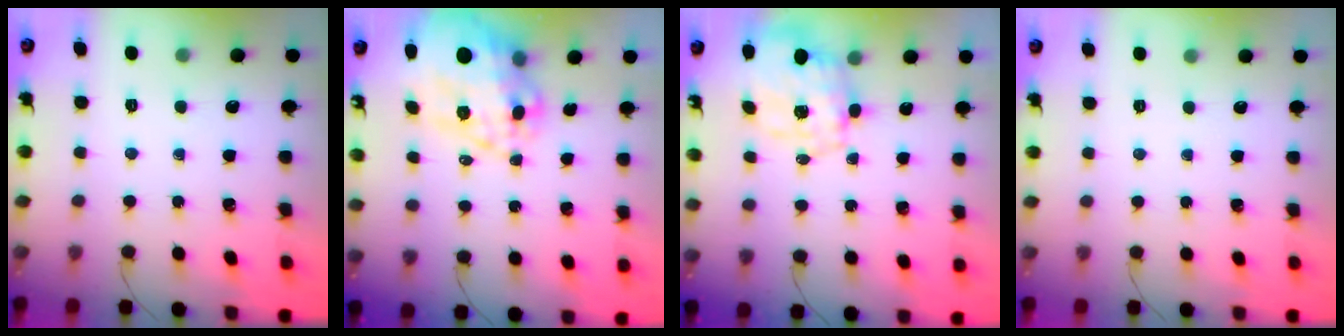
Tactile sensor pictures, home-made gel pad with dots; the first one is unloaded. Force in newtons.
{"total": 20.5, "press": 20.0, "slide": 4.7}
{"total": 10.0, "press": 9.9, "slide": 1.3}
{"total": 2.5, "press": 2.4, "slide": 0.5}